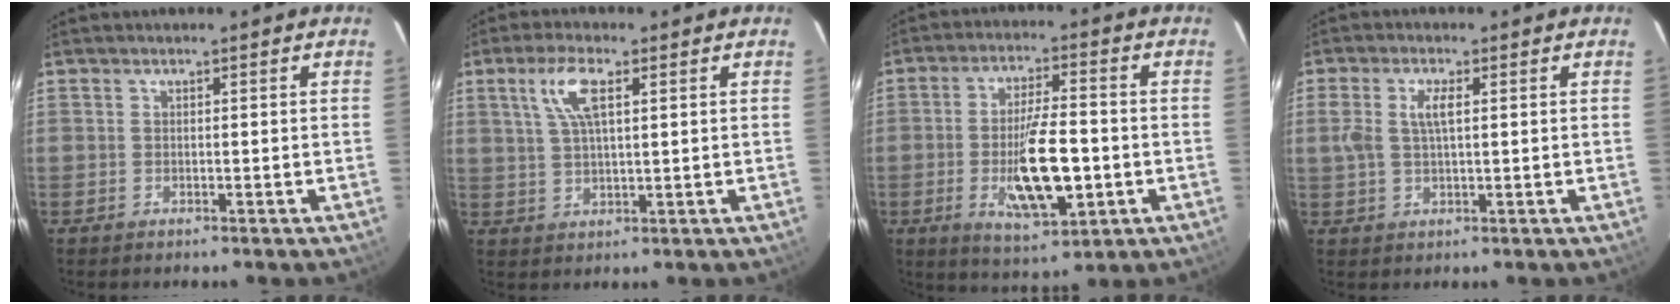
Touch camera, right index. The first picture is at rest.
{"total": 6.7, "force": [2.6, 2.0, 5.8], "torque": [-0.117, 0.009, 0.052]}
{"total": 13.2, "force": [-3.1, 4.2, 12.1], "torque": [-0.224, -0.014, -0.046]}
{"total": 4.6, "force": [1.0, 1.8, 4.1], "torque": [-0.084, 0.006, 0.021]}